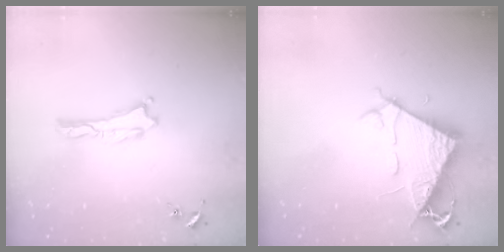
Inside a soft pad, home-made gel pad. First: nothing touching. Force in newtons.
{"total": 7.6, "press": 7.6, "slide": 0.9}